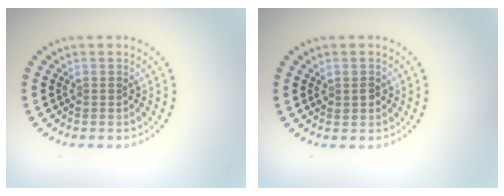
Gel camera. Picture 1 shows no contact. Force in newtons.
{"total": 1.3, "press": 1.3, "slide": 0.2}